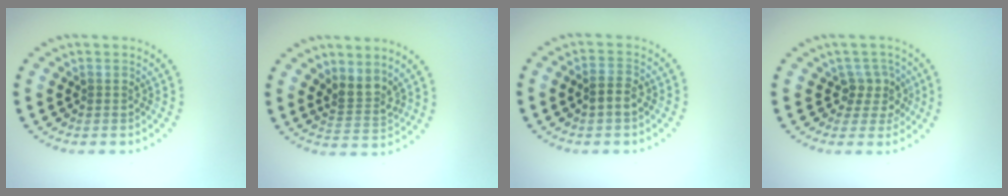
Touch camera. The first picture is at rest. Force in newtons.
{"total": 2.5, "press": 1.8, "slide": 1.7}
{"total": 1.9, "press": 1.8, "slide": 0.5}
{"total": 2.6, "press": 2.0, "slide": 1.7}